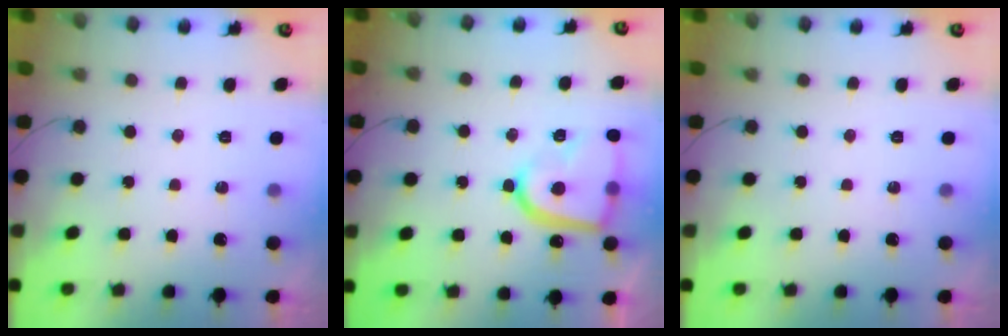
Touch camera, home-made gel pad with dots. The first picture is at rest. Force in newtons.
{"total": 16.0, "press": 16.0, "slide": 1.1}
{"total": 0.0}